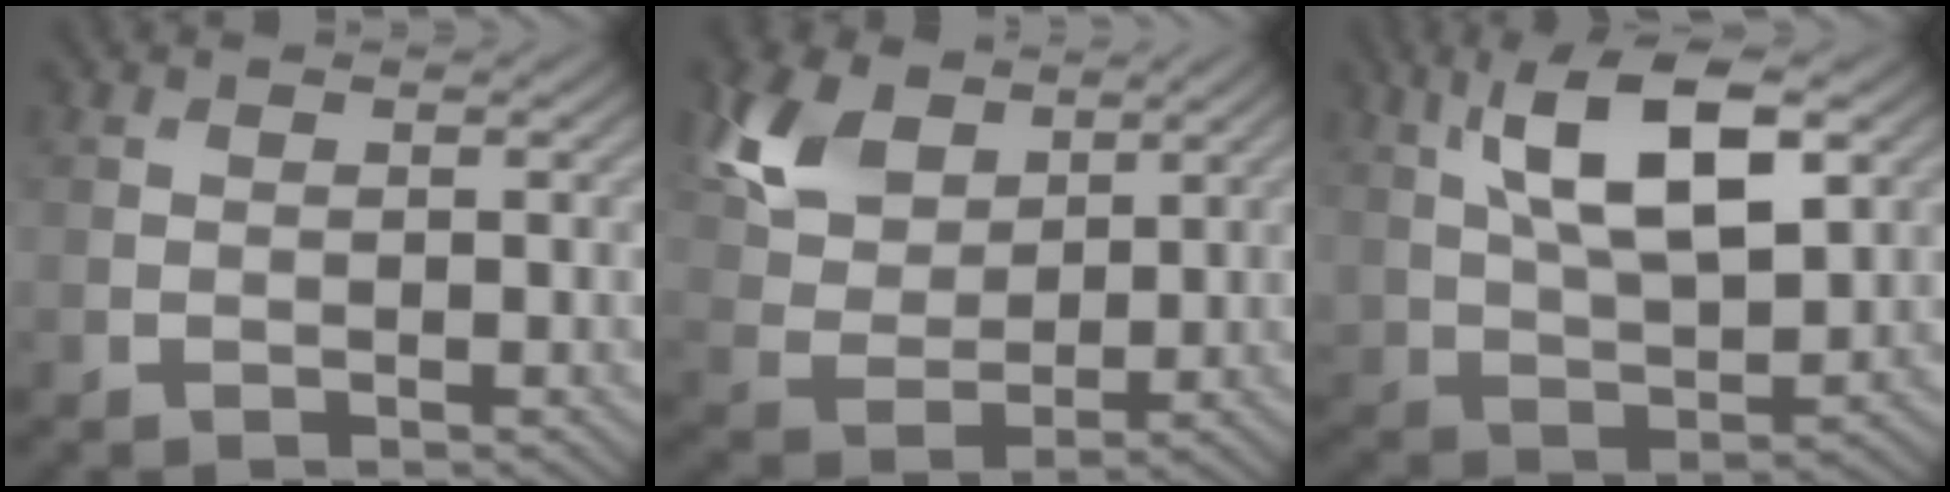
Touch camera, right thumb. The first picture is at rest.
{"total": 9.6, "force": [5.3, 6.0, 5.3], "torque": [-0.141, 0.007, 0.097]}
{"total": 12.3, "force": [5.2, 5.5, 9.8], "torque": [-0.193, 0.005, 0.098]}